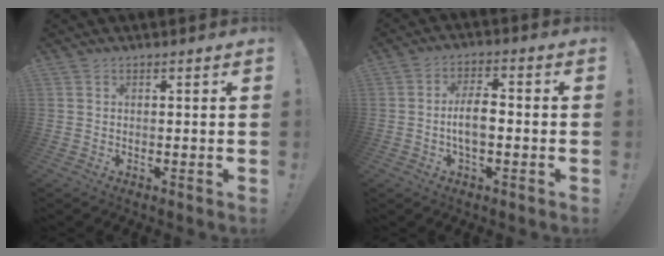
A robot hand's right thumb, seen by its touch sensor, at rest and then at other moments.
{"total": 7.4, "force": [-1.4, 3.3, 6.5], "torque": [-0.124, 0.003, -0.031]}